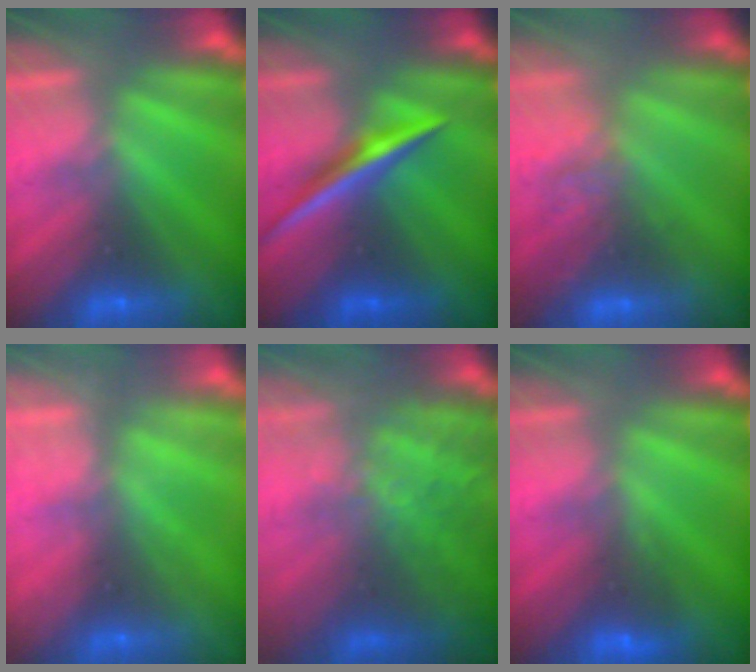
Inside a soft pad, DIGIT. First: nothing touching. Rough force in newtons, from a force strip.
{"total": 1.9}
{"total": 2.9}
{"total": 2.2}
{"total": 7.4}
{"total": 3.2}